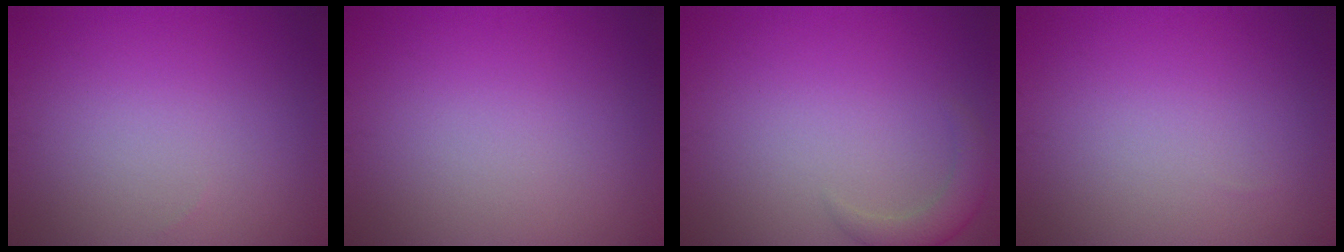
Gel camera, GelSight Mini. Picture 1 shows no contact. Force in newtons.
{"total": 0.0}
{"total": 2.2, "press": 2.2, "slide": 0.2}
{"total": 0.0}